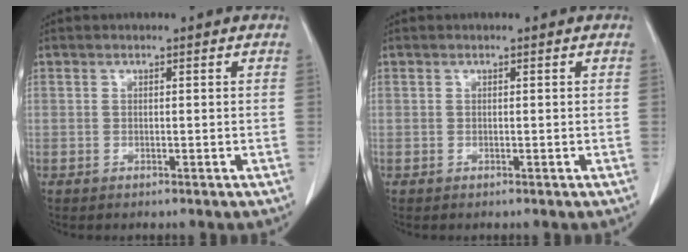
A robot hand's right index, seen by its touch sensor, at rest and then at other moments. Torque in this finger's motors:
{"motor_torque": [0.00, 0.00, 0.02, 0.00]}